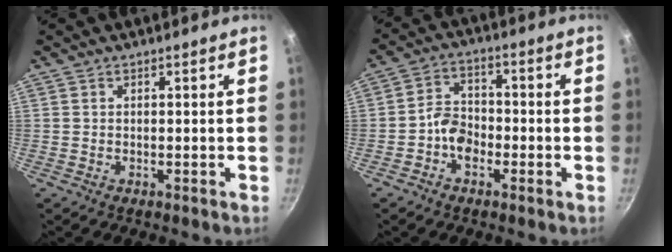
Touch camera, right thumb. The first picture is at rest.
{"total": 5.6, "force": [-2.3, 4.0, 3.1], "torque": [-0.033, 0.028, -0.048]}